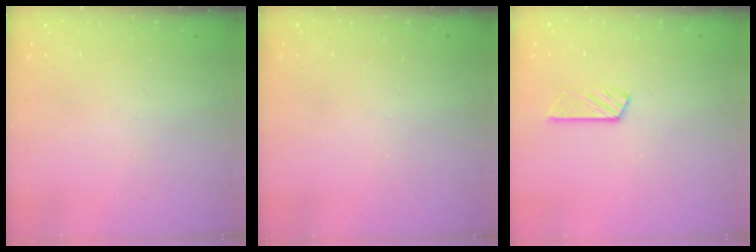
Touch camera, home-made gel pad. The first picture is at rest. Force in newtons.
{"total": 0.0}
{"total": 5.7, "press": 5.7, "slide": 0.5}